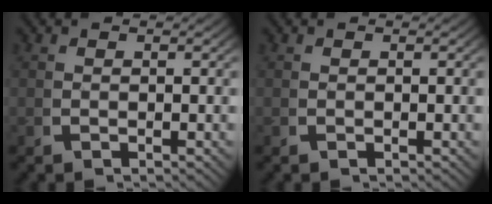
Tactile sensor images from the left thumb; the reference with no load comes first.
{"total": 0.0}